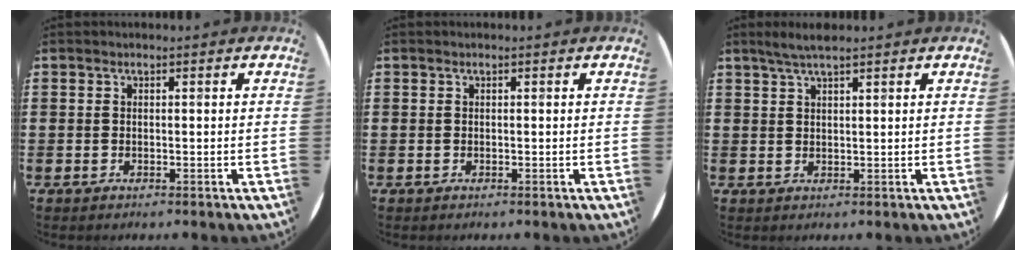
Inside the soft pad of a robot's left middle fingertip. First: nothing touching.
{"total": 0.0}
{"total": 2.7, "force": [2.2, 0.2, 1.5], "torque": [-0.032, 0.005, 0.038]}